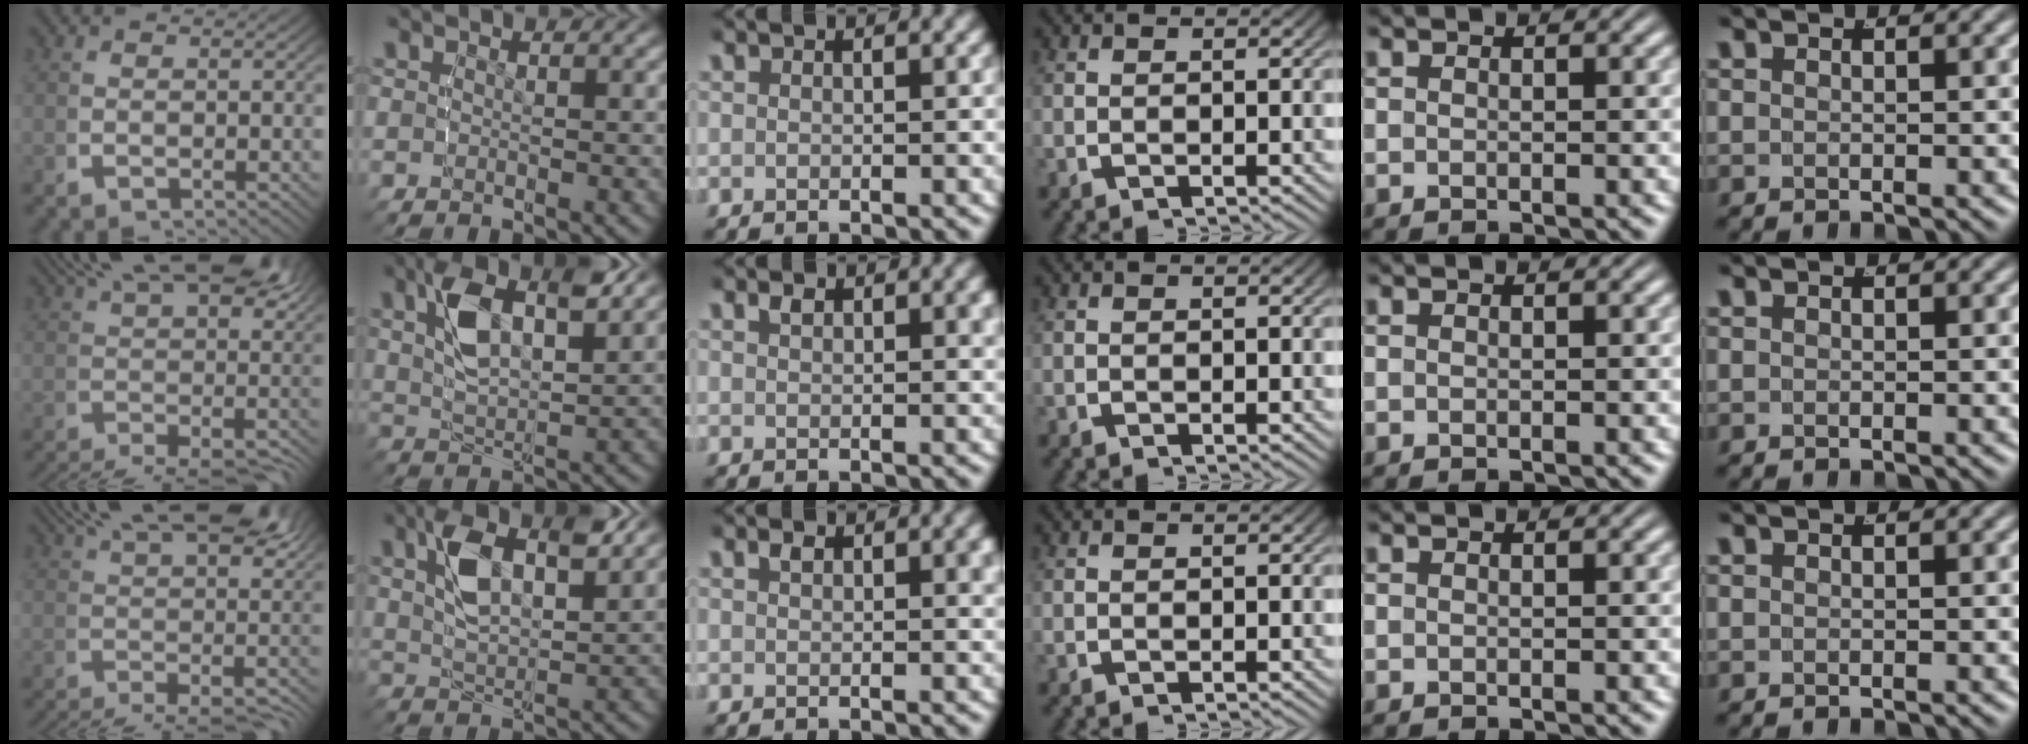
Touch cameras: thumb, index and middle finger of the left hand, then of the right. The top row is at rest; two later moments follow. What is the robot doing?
{"motion": "lift_and_place", "object": "glasses"}